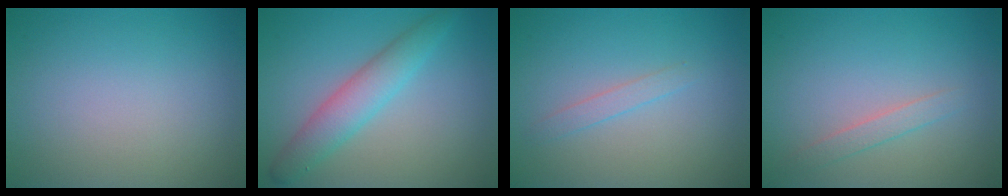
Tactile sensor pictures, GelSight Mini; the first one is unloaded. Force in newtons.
{"total": 3.8, "press": 3.8, "slide": 0.1}
{"total": 1.1, "press": 1.1, "slide": 0.1}
{"total": 1.4, "press": 1.4, "slide": 0.0}